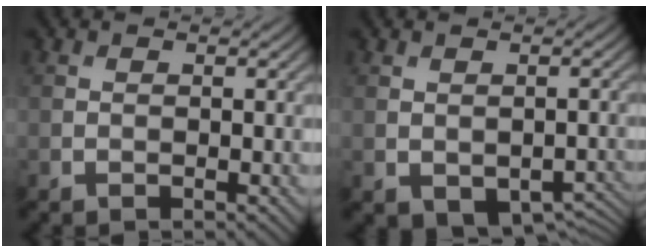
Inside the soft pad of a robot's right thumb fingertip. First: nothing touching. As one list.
[{"total": 4.5, "force": [-1.8, 2.8, 3.0], "torque": [-0.048, -0.023, -0.011]}]